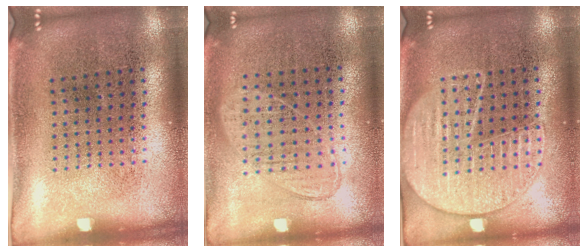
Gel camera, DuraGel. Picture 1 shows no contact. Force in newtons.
{"total": 1.0, "press": 0.8, "slide": 0.5}
{"total": 1.6, "press": 1.6, "slide": 0.1}